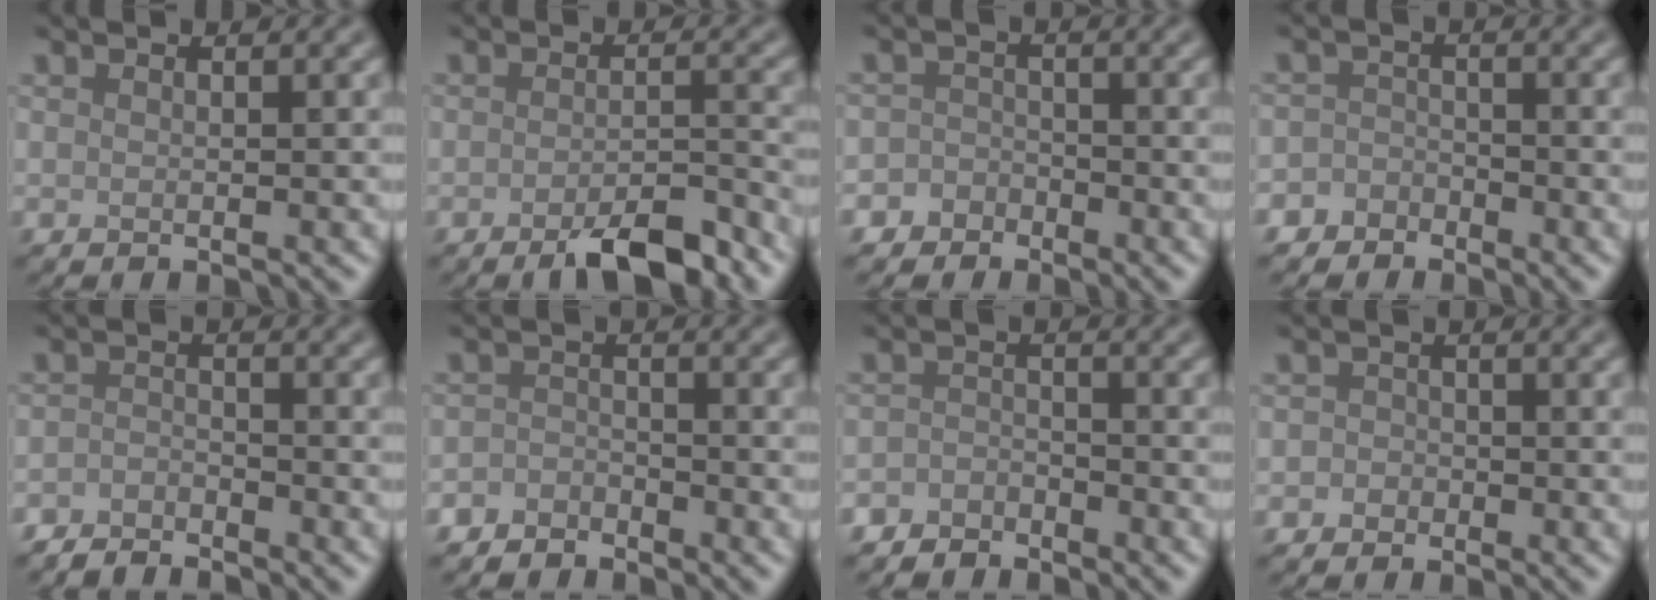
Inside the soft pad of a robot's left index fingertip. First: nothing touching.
{"total": 5.4, "force": [-3.6, 1.5, 3.7], "torque": [-0.055, 0.002, -0.055]}
{"total": 2.9, "force": [-1.9, 2.2, -0.1], "torque": [0.041, 0.005, -0.045]}
{"total": 2.8, "force": [-2.0, 1.9, -0.1], "torque": [0.035, 0.006, -0.044]}
{"total": 2.4, "force": [-2.3, 0.7, 0.3], "torque": [-0.006, 0.002, -0.049]}
{"total": 2.0, "force": [-1.7, 0.9, -0.1], "torque": [0.004, 0.006, -0.038]}
{"total": 2.2, "force": [-2.0, 1.0, 0.0], "torque": [0.004, 0.007, -0.042]}
{"total": 1.5, "force": [-0.6, 1.4, 0.2], "torque": [0.019, 0.003, -0.017]}